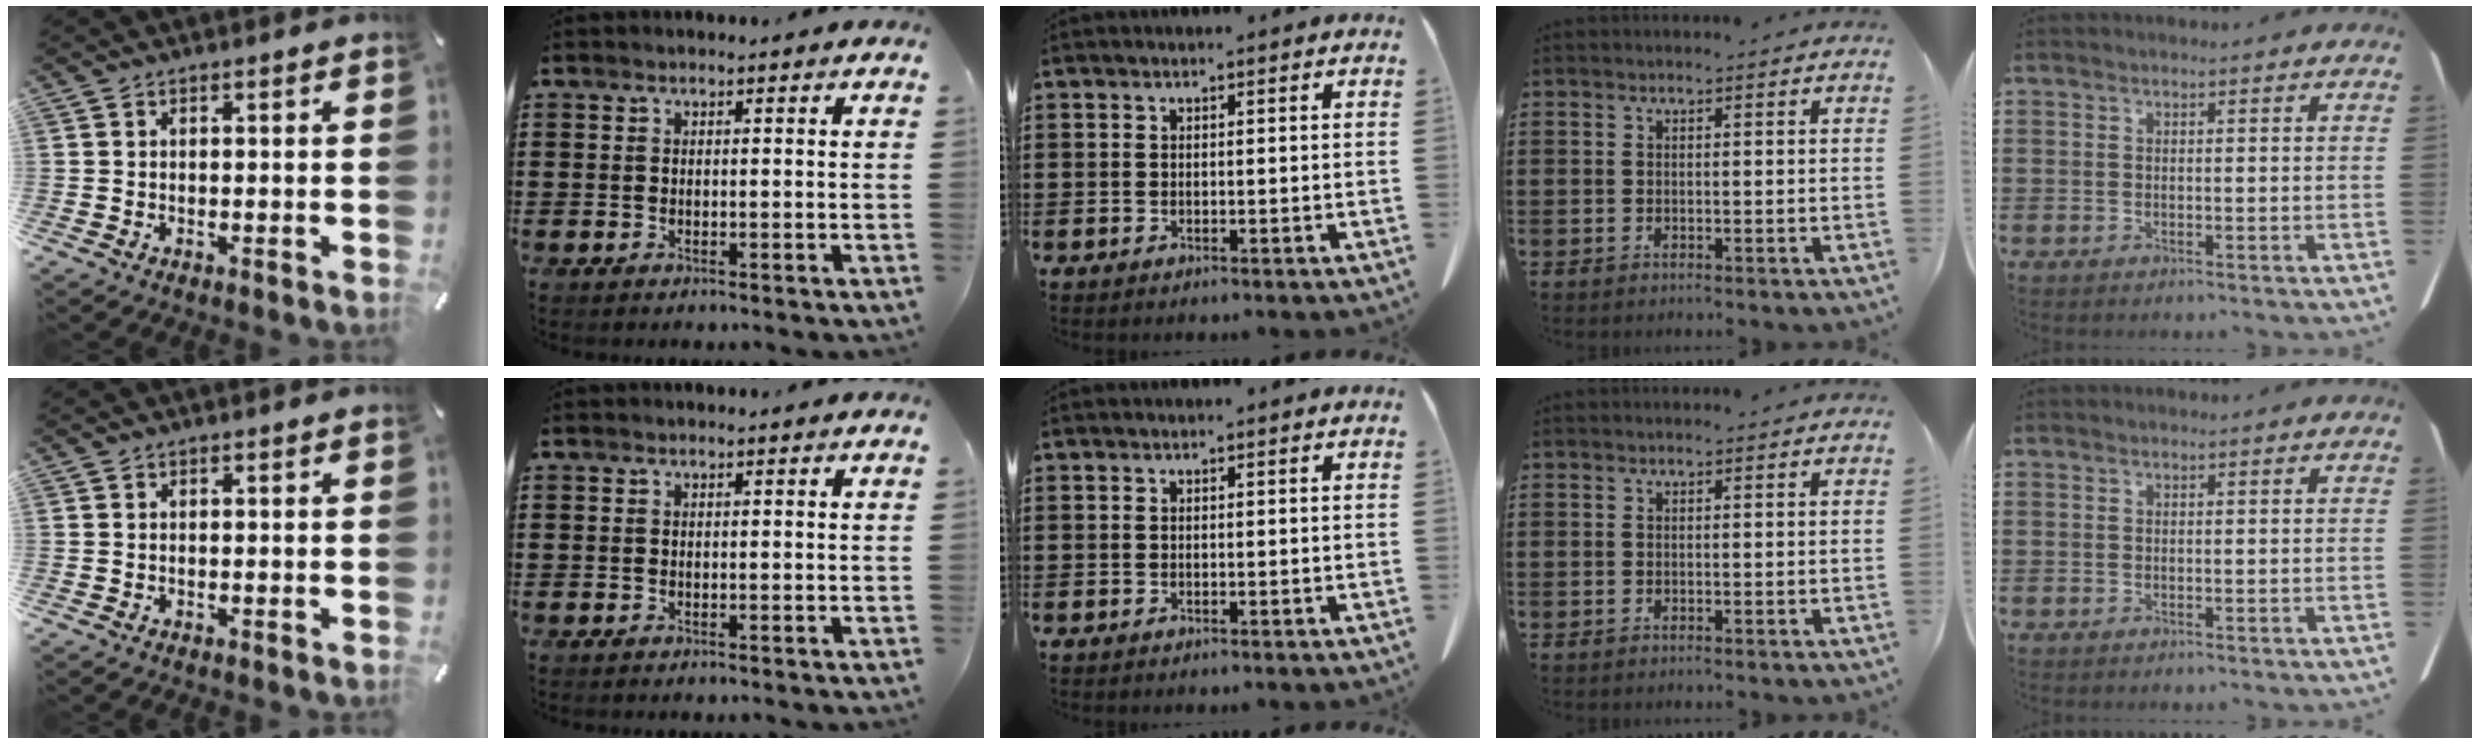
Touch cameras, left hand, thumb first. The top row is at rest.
{}